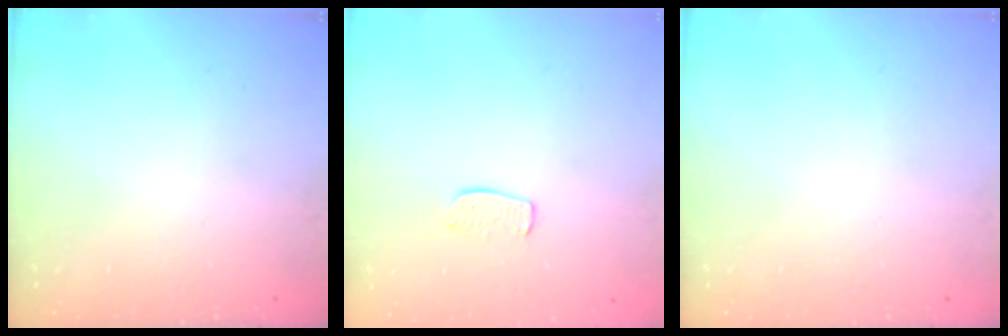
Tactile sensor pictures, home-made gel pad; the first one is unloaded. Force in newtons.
{"total": 6.9, "press": 6.8, "slide": 0.4}
{"total": 0.0}